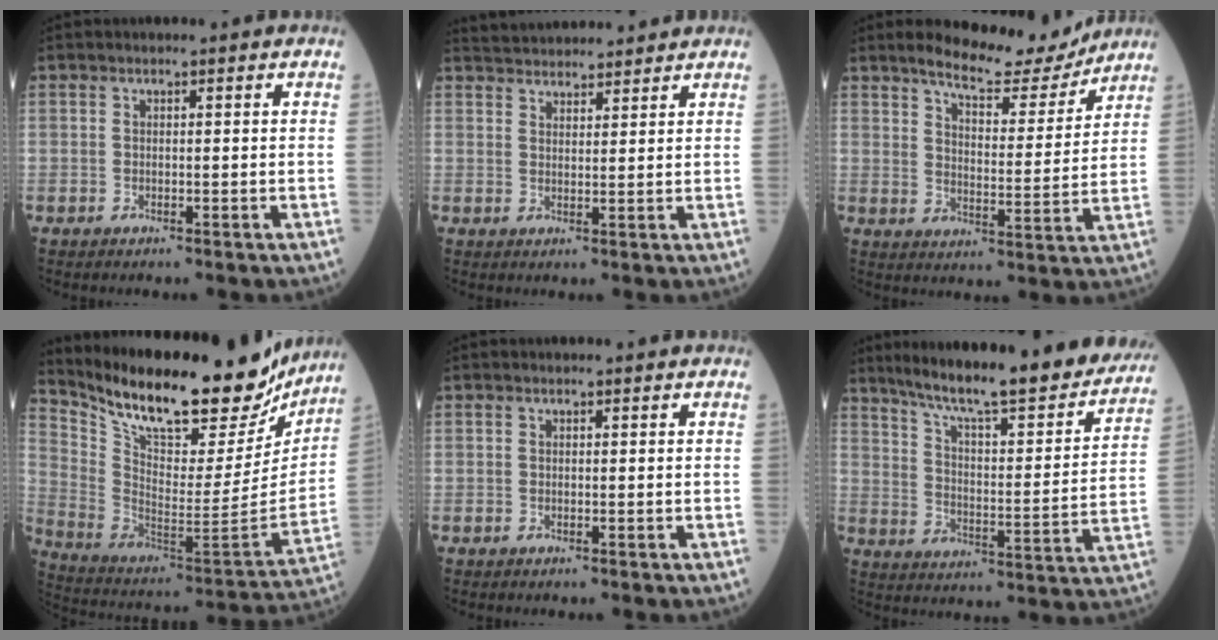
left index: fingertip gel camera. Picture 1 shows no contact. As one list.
[{"total": 8.3, "force": [8.0, 1.3, 1.7], "torque": [-0.033, 0.031, 0.123]}, {"total": 10.3, "force": [9.5, 2.1, 3.5], "torque": [-0.056, -0.009, 0.141]}, {"total": 26.4, "force": [22.4, 7.0, 12.2], "torque": [-0.212, -0.032, 0.336]}, {"total": 0.0}, {"total": 27.4, "force": [23.1, 3.7, 14.3], "torque": [-0.214, -0.043, 0.310]}]